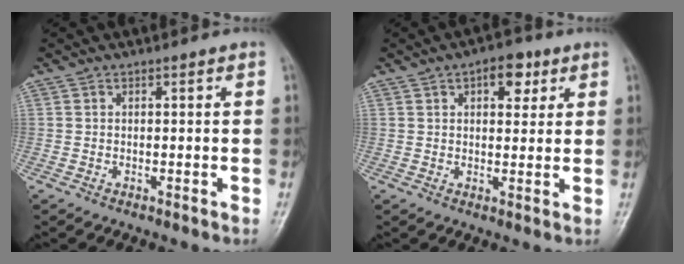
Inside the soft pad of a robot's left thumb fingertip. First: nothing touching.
{"total": 6.0, "force": [2.9, 3.3, 4.0], "torque": [-0.029, -0.007, 0.035]}